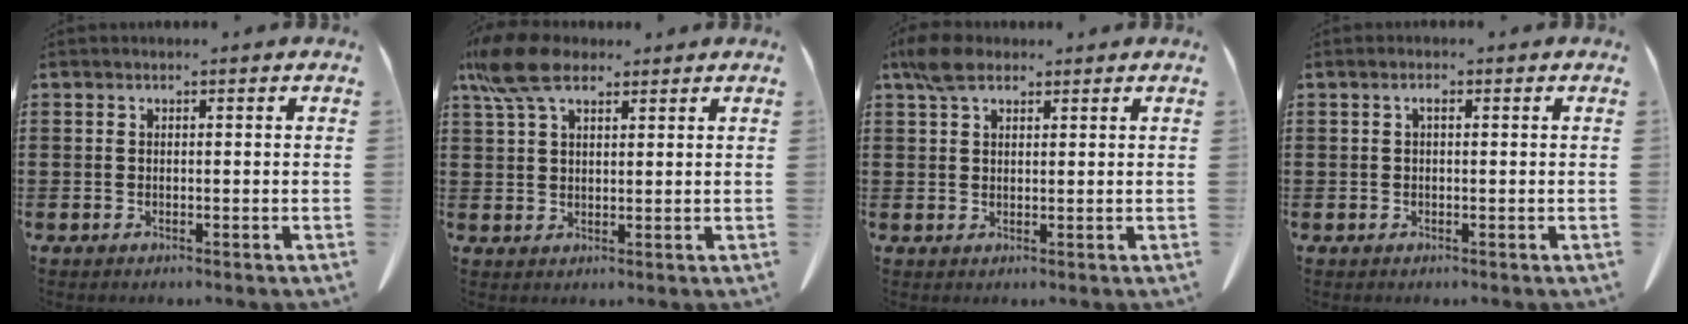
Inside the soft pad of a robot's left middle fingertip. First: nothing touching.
{"total": 7.5, "force": [4.9, 3.0, 4.8], "torque": [-0.112, -0.004, 0.092]}
{"total": 4.4, "force": [2.9, 2.0, 2.7], "torque": [-0.060, 0.008, 0.054]}
{"total": 1.2, "force": [0.1, 0.4, 1.2], "torque": [-0.024, 0.002, 0.002]}